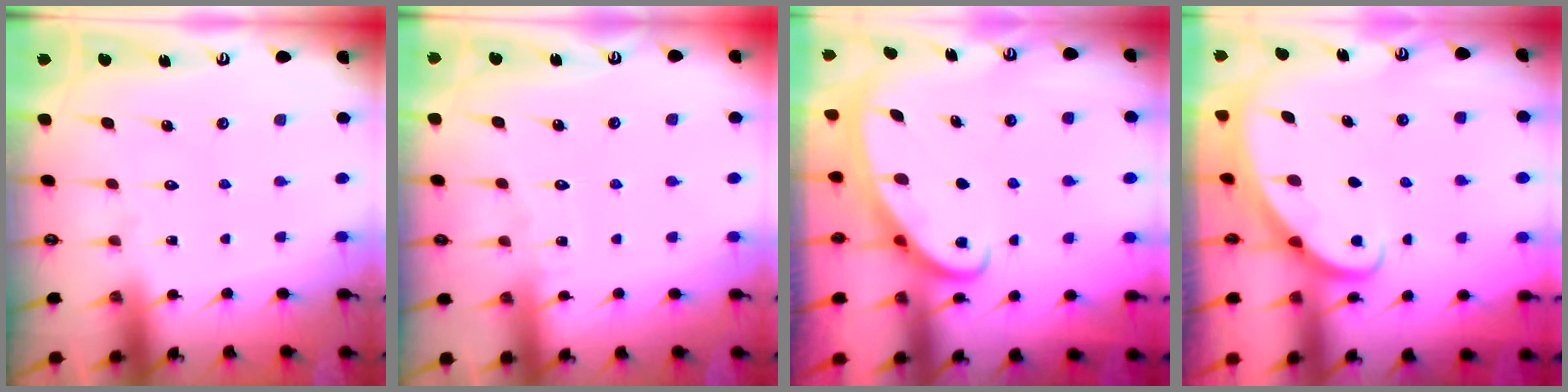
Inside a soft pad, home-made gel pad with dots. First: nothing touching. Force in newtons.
{"total": 3.4, "press": 3.4, "slide": 0.3}
{"total": 2.4, "press": 2.4, "slide": 0.3}
{"total": 2.4, "press": 2.4, "slide": 0.2}